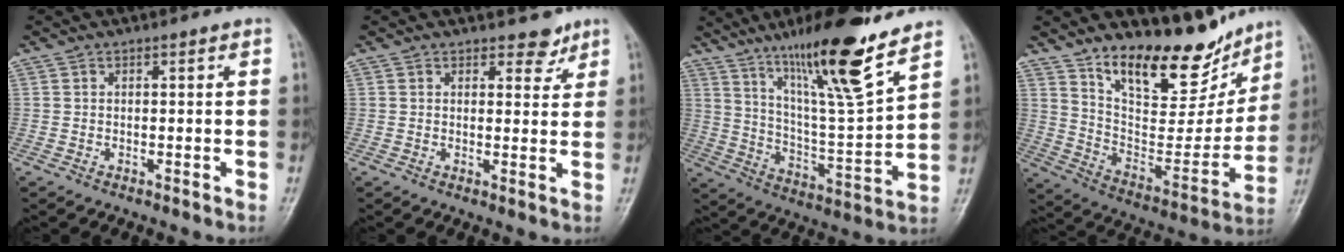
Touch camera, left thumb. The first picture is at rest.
{"total": 3.1, "force": [2.4, 1.7, 0.9], "torque": [0.011, -0.016, 0.032]}
{"total": 12.8, "force": [9.3, 1.8, 8.7], "torque": [-0.129, -0.072, 0.158]}
{"total": 19.9, "force": [14.9, 7.9, 10.5], "torque": [-0.099, -0.096, 0.249]}